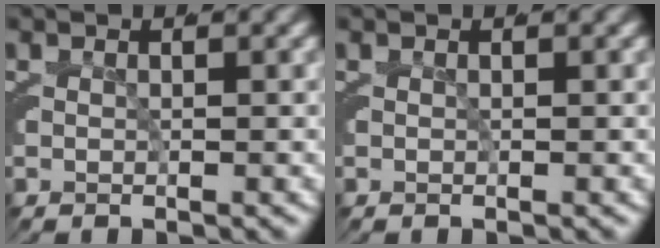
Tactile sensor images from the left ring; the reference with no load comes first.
{"total": 0.0}